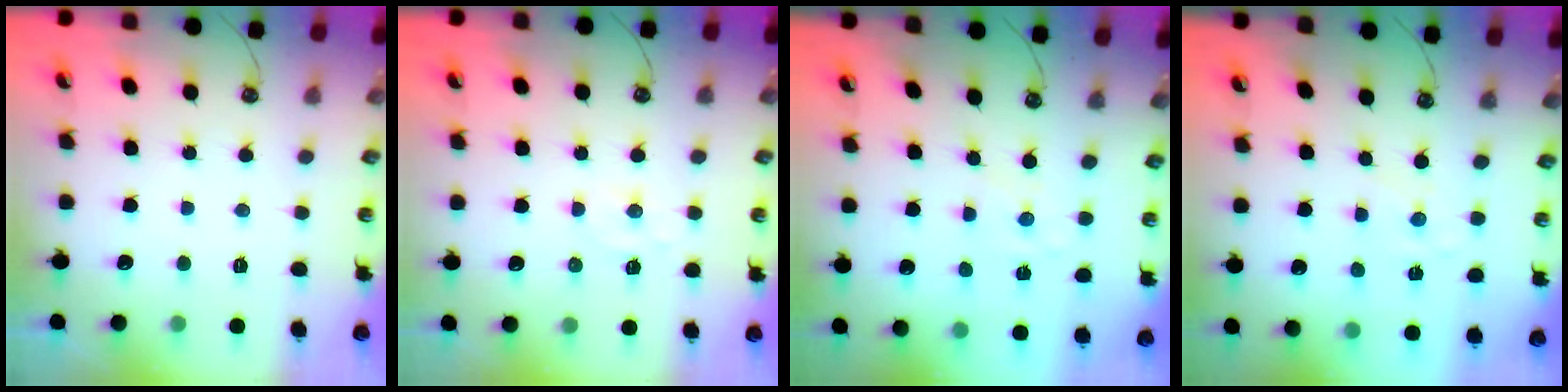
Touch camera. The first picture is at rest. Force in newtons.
{"total": 5.8, "press": 5.7, "slide": 0.7}
{"total": 1.1, "press": 1.1, "slide": 0.2}
{"total": 0.0}